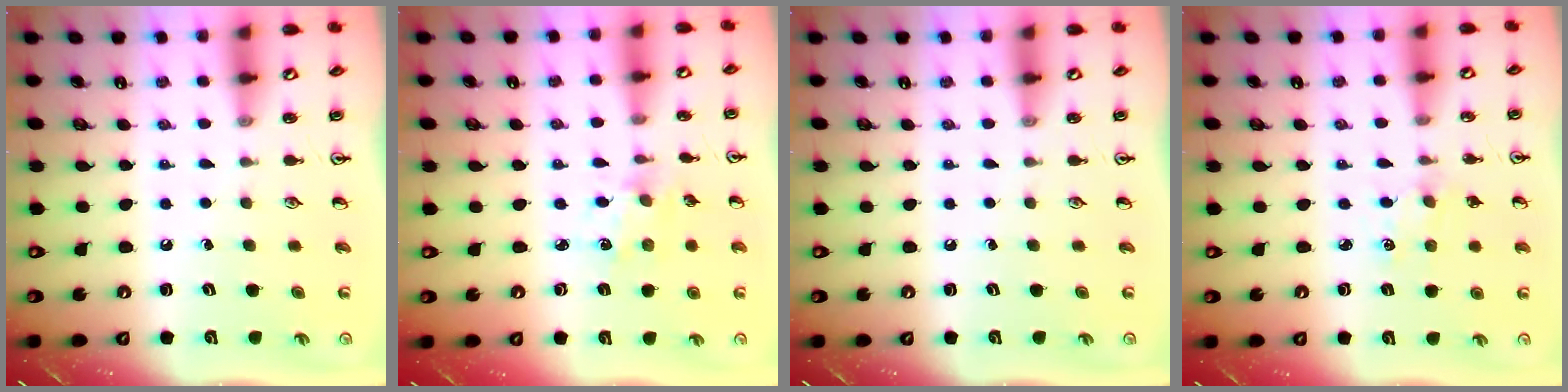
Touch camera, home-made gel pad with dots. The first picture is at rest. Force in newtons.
{"total": 2.0, "press": 2.0, "slide": 0.5}
{"total": 0.0}
{"total": 1.4, "press": 1.3, "slide": 0.3}